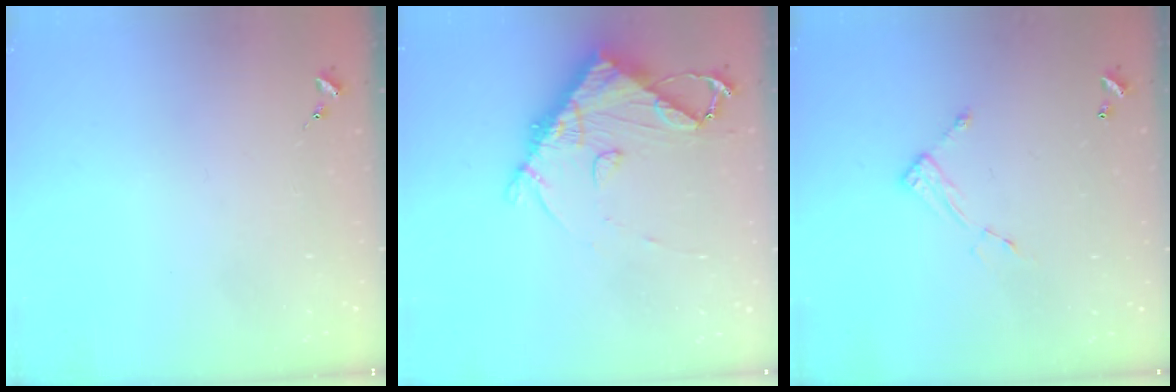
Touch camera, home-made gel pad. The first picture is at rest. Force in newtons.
{"total": 11.0, "press": 10.9, "slide": 1.4}
{"total": 6.4, "press": 6.4, "slide": 0.3}